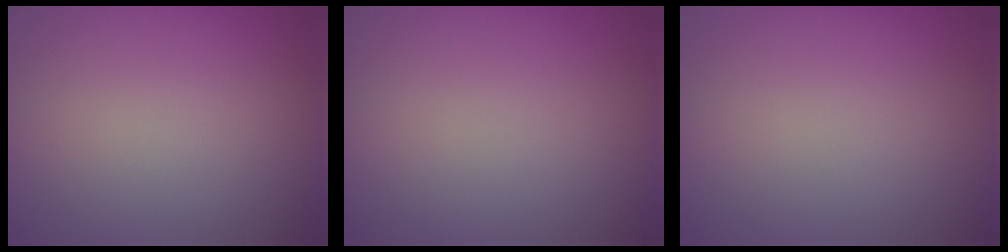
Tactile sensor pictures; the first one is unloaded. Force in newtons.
{"total": 0.0}
{"total": 0.0}